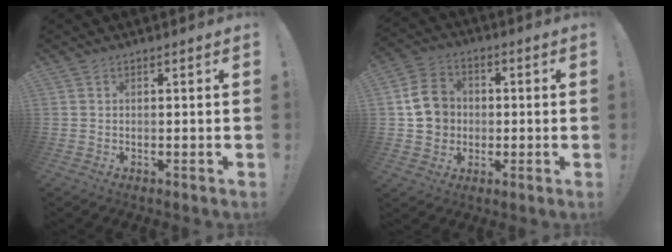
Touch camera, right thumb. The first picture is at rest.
{"total": 11.4, "force": [0.4, 10.3, 5.0], "torque": [-0.064, 0.018, 0.018]}